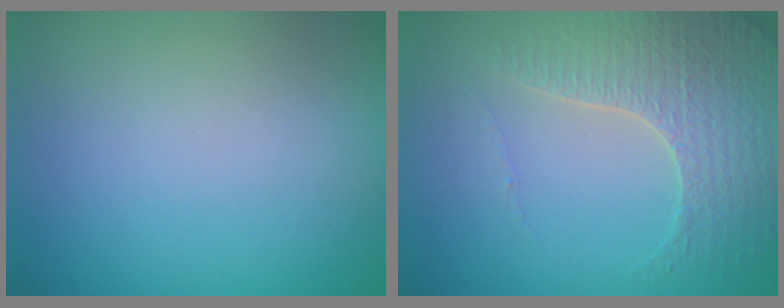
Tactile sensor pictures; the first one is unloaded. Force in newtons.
{"total": 4.3, "press": 4.0, "slide": 1.5}